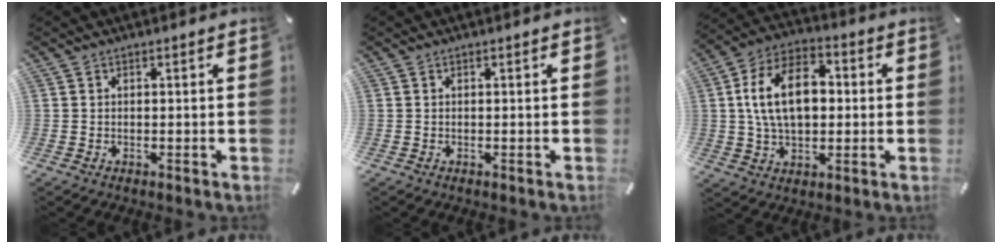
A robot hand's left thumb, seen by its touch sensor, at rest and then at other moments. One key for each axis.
{"total": 0.0}
{"total": 15.2, "fx": 1.5, "fy": 9.9, "fz": 11.5, "tx": -0.229, "ty": 0.013, "tz": 0.025}